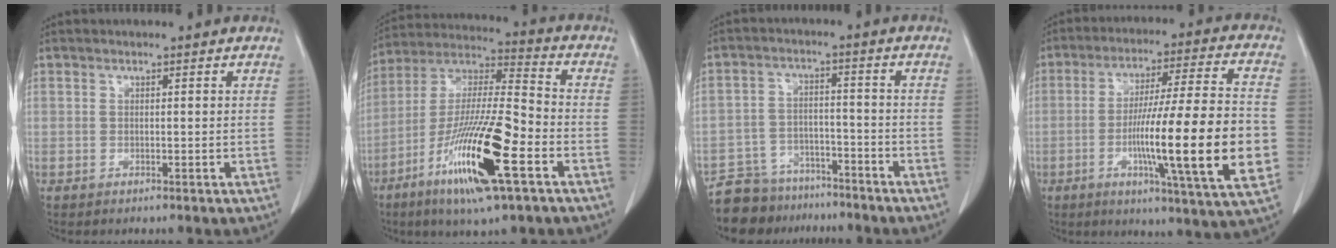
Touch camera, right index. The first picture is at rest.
{"total": 19.1, "force": [-8.3, 2.0, 17.1], "torque": [-0.343, -0.030, -0.153]}
{"total": 9.8, "force": [-8.5, 4.8, 0.7], "torque": [-0.005, 0.024, -0.135]}
{"total": 20.9, "force": [-4.2, 0.3, 20.5], "torque": [-0.298, -0.009, -0.067]}